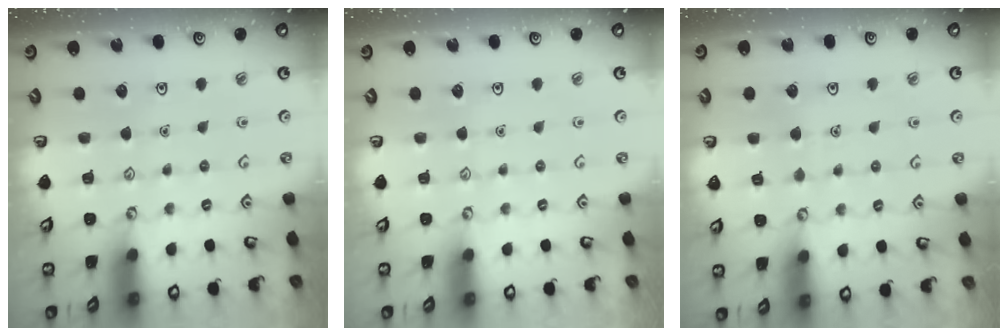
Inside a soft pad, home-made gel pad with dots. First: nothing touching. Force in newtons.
{"total": 0.0}
{"total": 2.5, "press": 2.5, "slide": 0.3}